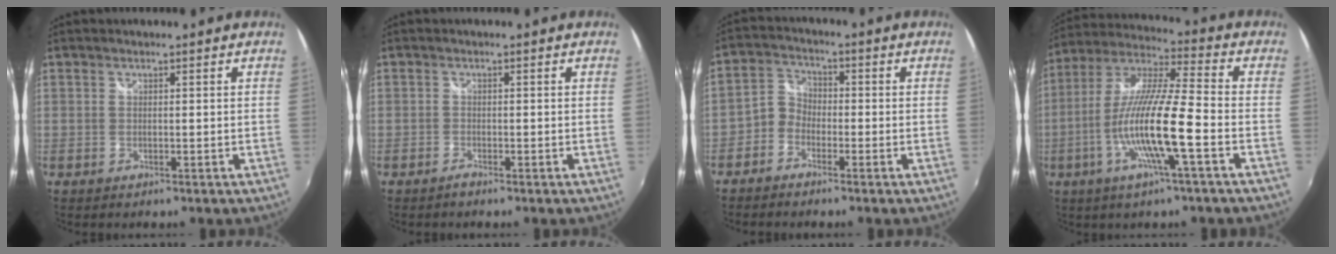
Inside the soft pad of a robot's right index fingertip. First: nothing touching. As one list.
[{"total": 0.9, "force": [-0.9, 0.1, 0.3], "torque": [-0.006, -0.003, -0.020]}, {"total": 4.0, "force": [-2.5, 3.0, 1.2], "torque": [-0.025, 0.015, -0.057]}, {"total": 15.4, "force": [-5.1, 0.8, 14.5], "torque": [-0.273, -0.011, -0.099]}]